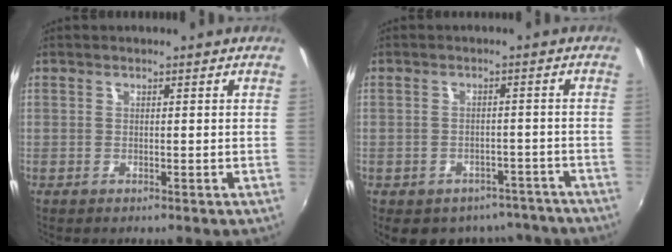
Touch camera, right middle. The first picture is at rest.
{"total": 11.5, "force": [-8.6, 6.6, 3.7], "torque": [-0.080, 0.008, -0.092]}